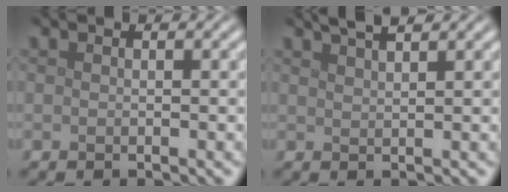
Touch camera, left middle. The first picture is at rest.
{"total": 2.7, "force": [2.1, 0.7, 1.6], "torque": [-0.006, 0.009, 0.022]}